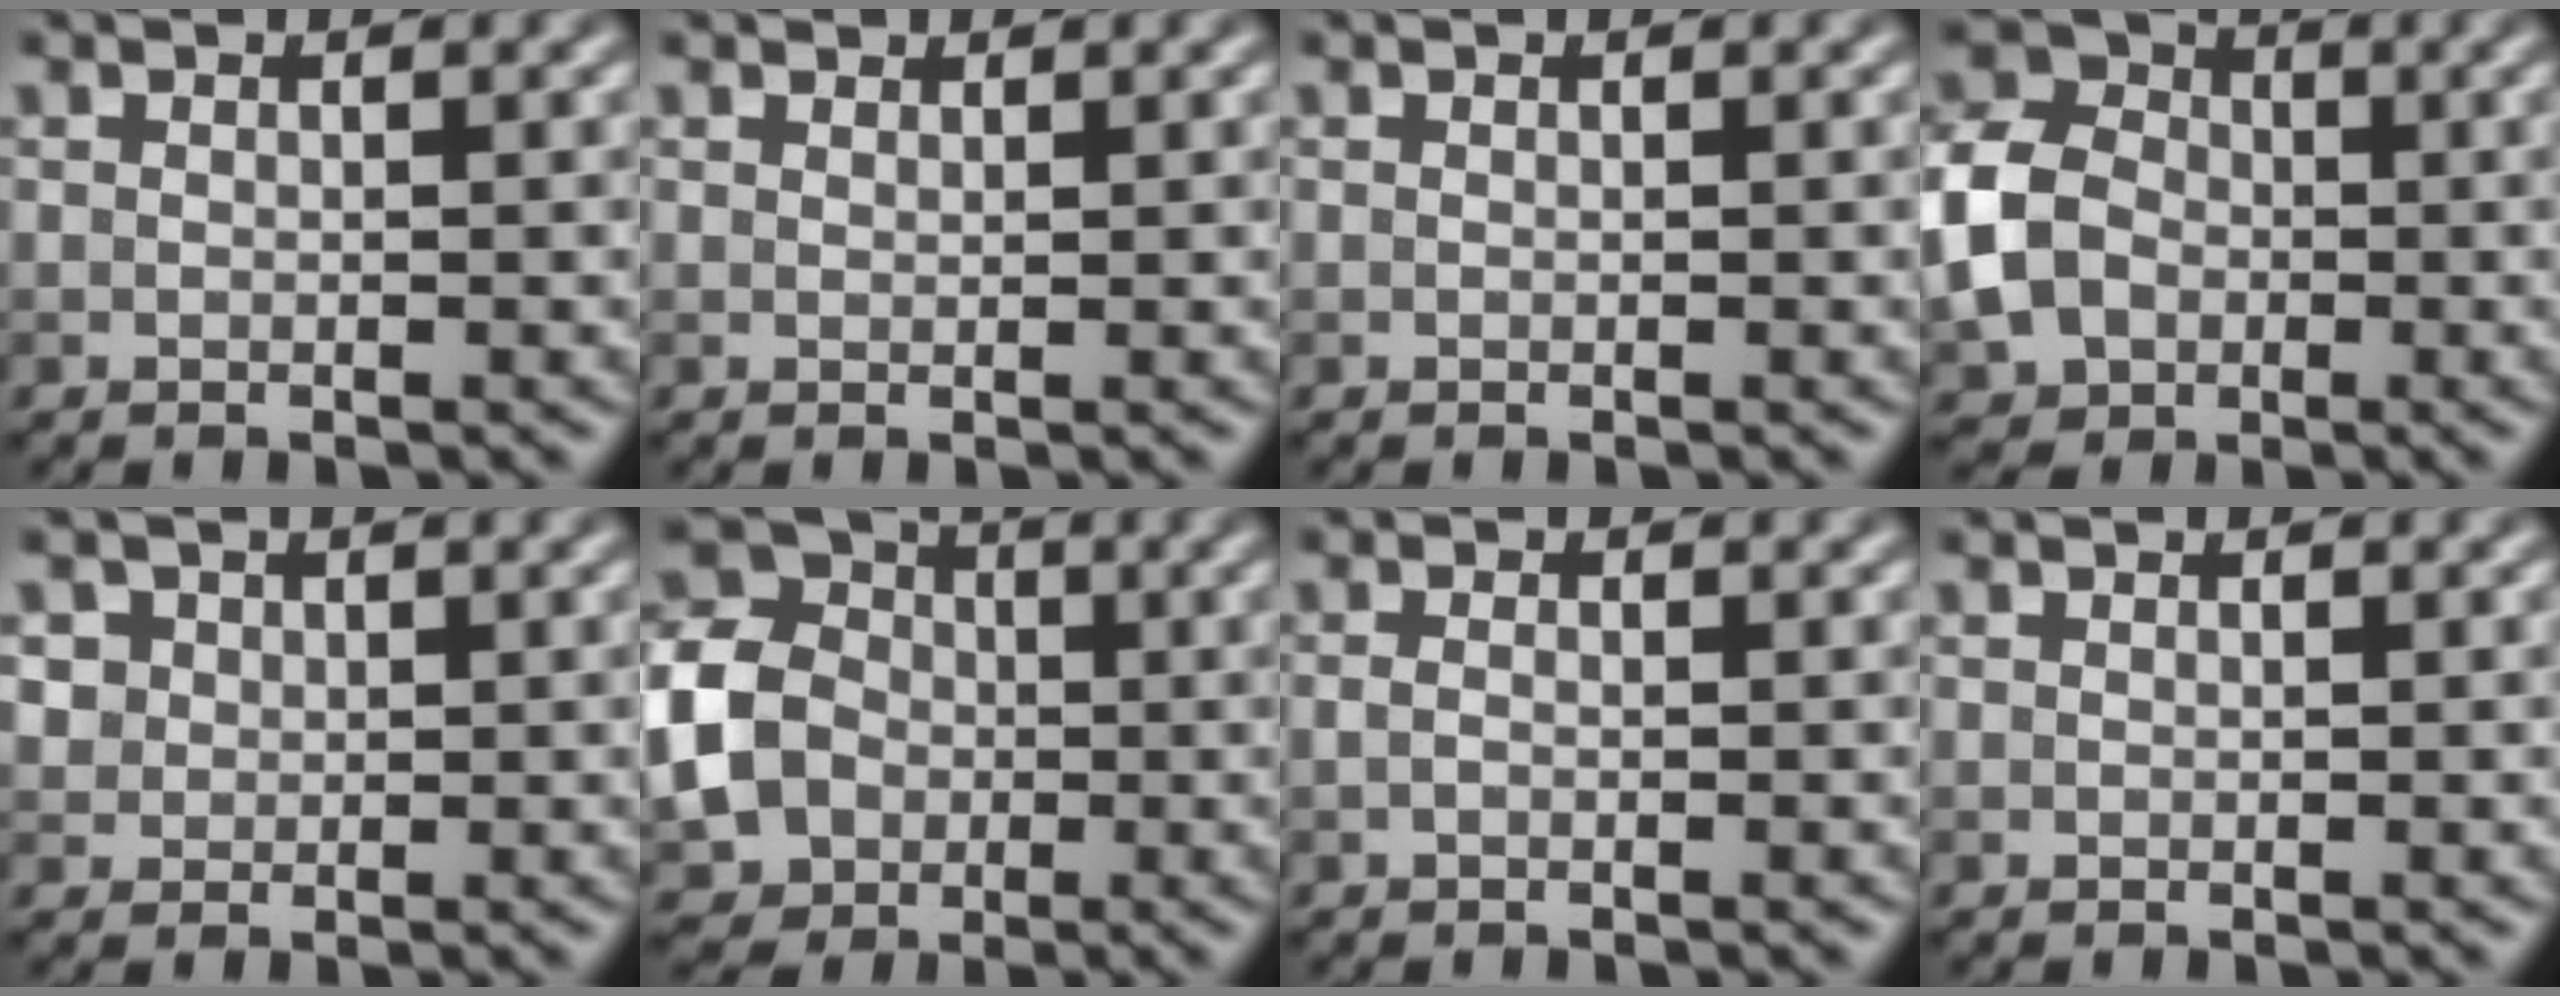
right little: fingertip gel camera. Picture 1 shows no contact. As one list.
[{"total": 0.8, "force": [0.8, 0.2, 0.1], "torque": [-0.001, -0.003, 0.011]}, {"total": 0.0}, {"total": 7.8, "force": [-1.6, 6.2, 4.4], "torque": [-0.109, 0.002, -0.046]}, {"total": 2.5, "force": [1.1, 2.1, 0.8], "torque": [-0.017, 0.002, 0.031]}, {"total": 11.3, "force": [-1.5, 9.7, 5.7], "torque": [-0.145, -0.007, -0.055]}, {"total": 0.8, "force": [-0.3, 0.3, 0.6], "torque": [-0.015, -0.001, -0.008]}, {"total": 0.0}]